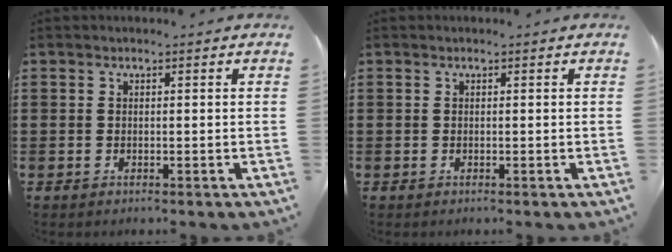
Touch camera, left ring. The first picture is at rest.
{"total": 0.0}